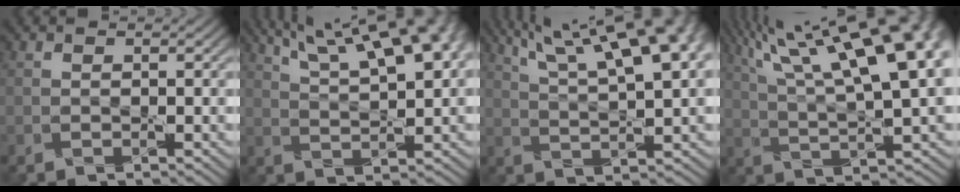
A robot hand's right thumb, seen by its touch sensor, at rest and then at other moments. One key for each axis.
{"total": 15.4, "fx": 8.5, "fy": 4.8, "fz": 12.0, "tx": -0.196, "ty": 0.034, "tz": 0.112}
{"total": 17.1, "fx": 9.4, "fy": 4.9, "fz": 13.5, "tx": -0.219, "ty": 0.037, "tz": 0.129}
{"total": 21.2, "fx": 9.2, "fy": 7.3, "fz": 17.7, "tx": -0.286, "ty": 0.067, "tz": 0.143}